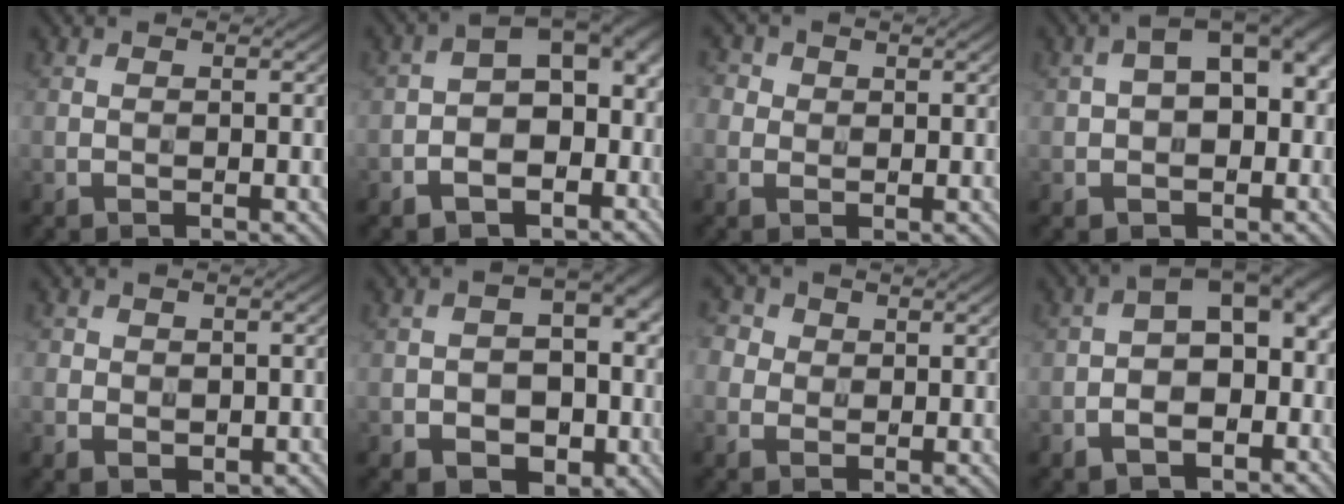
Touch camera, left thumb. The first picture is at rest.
{"total": 12.2, "force": [-3.8, 7.8, 8.5], "torque": [-0.112, -0.020, -0.054]}
{"total": 2.5, "force": [0.6, 2.2, 0.9], "torque": [-0.029, 0.008, 0.006]}
{"total": 10.5, "force": [0.1, 7.3, 7.5], "torque": [-0.097, 0.005, 0.007]}
{"total": 2.5, "force": [-0.1, 2.4, 0.8], "torque": [-0.017, -0.004, -0.002]}
{"total": 9.0, "force": [-2.8, 7.0, 4.9], "torque": [-0.059, -0.010, -0.047]}
{"total": 3.7, "force": [1.0, 3.3, 1.4], "torque": [-0.052, 0.011, 0.007]}
{"total": 11.2, "force": [-3.2, 6.8, 8.3], "torque": [-0.100, -0.007, -0.046]}